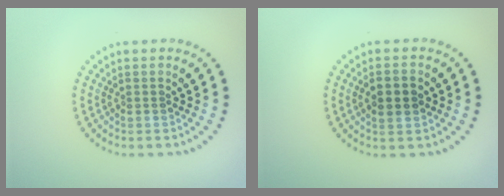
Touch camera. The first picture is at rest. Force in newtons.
{"total": 2.6, "press": 2.6, "slide": 0.1}